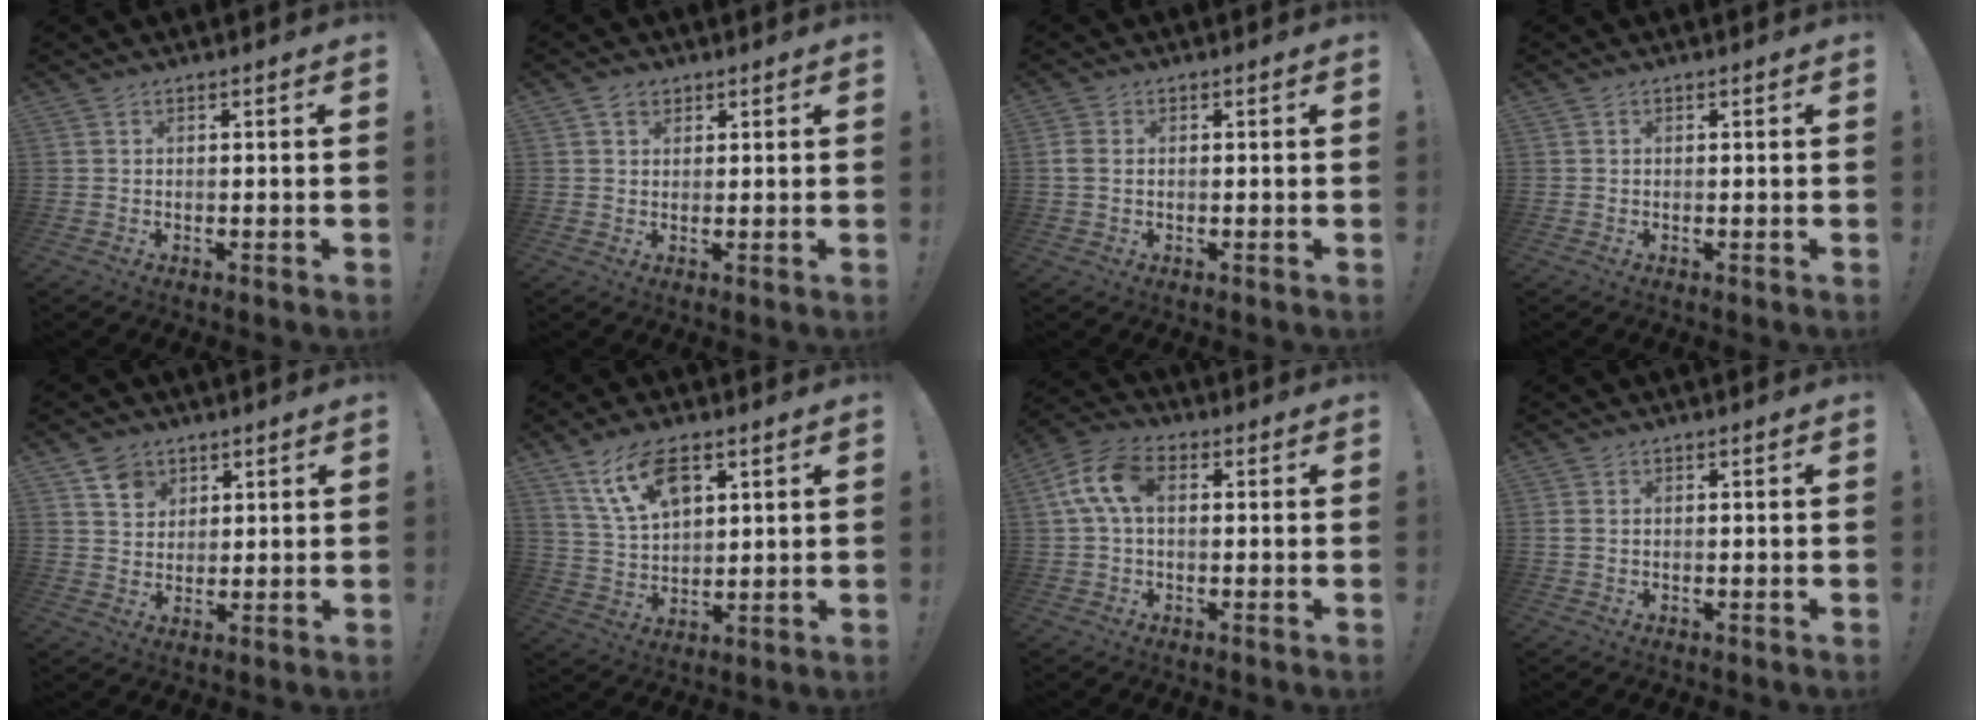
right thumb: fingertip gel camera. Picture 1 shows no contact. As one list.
[{"total": 3.4, "force": [1.9, 2.5, 1.2], "torque": [-0.018, -0.002, 0.036]}, {"total": 2.6, "force": [0.3, 1.8, 1.8], "torque": [-0.046, 0.006, 0.006]}, {"total": 0.0}, {"total": 6.7, "force": [3.9, 5.2, 1.4], "torque": [-0.009, -0.024, 0.074]}, {"total": 12.7, "force": [6.9, 6.6, 8.3], "torque": [-0.157, -0.012, 0.131]}, {"total": 10.4, "force": [1.7, 6.3, 8.1], "torque": [-0.165, 0.015, 0.034]}, {"total": 1.2, "force": [0.4, 0.9, 0.8], "torque": [-0.020, 0.006, 0.008]}]